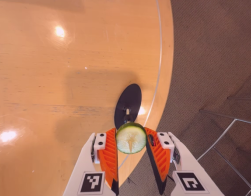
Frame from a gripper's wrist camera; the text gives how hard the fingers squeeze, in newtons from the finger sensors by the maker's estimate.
{"total": 8.8, "left": 8.8, "right": 8.9}